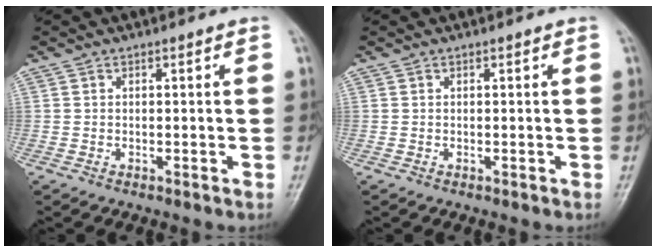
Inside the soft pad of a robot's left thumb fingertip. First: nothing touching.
{"total": 0.0}